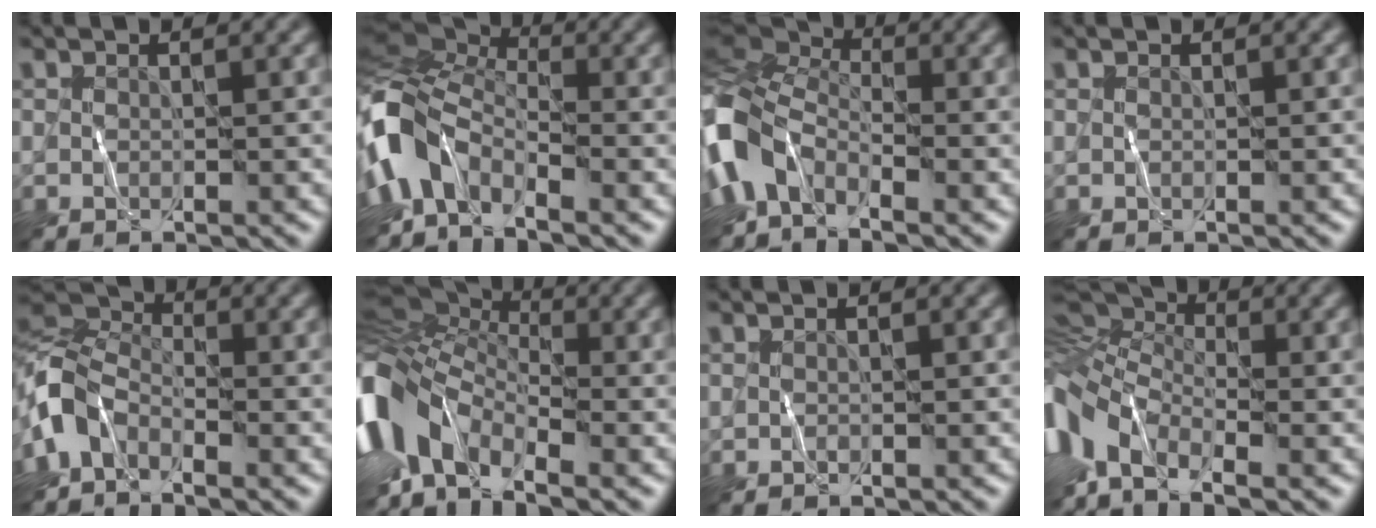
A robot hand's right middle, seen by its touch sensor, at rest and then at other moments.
{"total": 8.6, "force": [-2.9, 4.7, 6.6], "torque": [-0.147, 0.005, -0.083]}
{"total": 7.8, "force": [-3.0, 4.5, 5.7], "torque": [-0.126, 0.004, -0.087]}
{"total": 0.0}
{"total": 5.3, "force": [-3.1, 3.1, 2.8], "torque": [-0.064, 0.002, -0.088]}
{"total": 11.0, "force": [-3.5, 6.0, 8.6], "torque": [-0.192, -0.012, -0.077]}
{"total": 0.0}
{"total": 7.8, "force": [-2.3, 4.0, 6.4], "torque": [-0.146, 0.004, -0.068]}